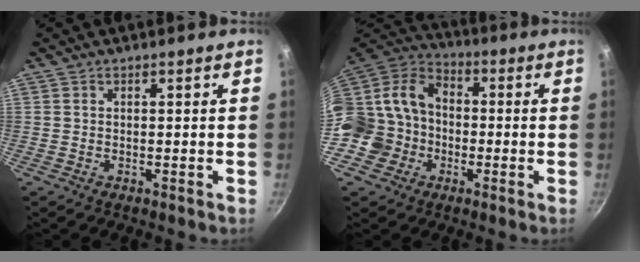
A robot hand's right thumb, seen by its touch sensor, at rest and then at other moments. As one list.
[{"total": 15.9, "force": [-3.3, 13.9, 6.9], "torque": [-0.112, 0.046, -0.072]}]